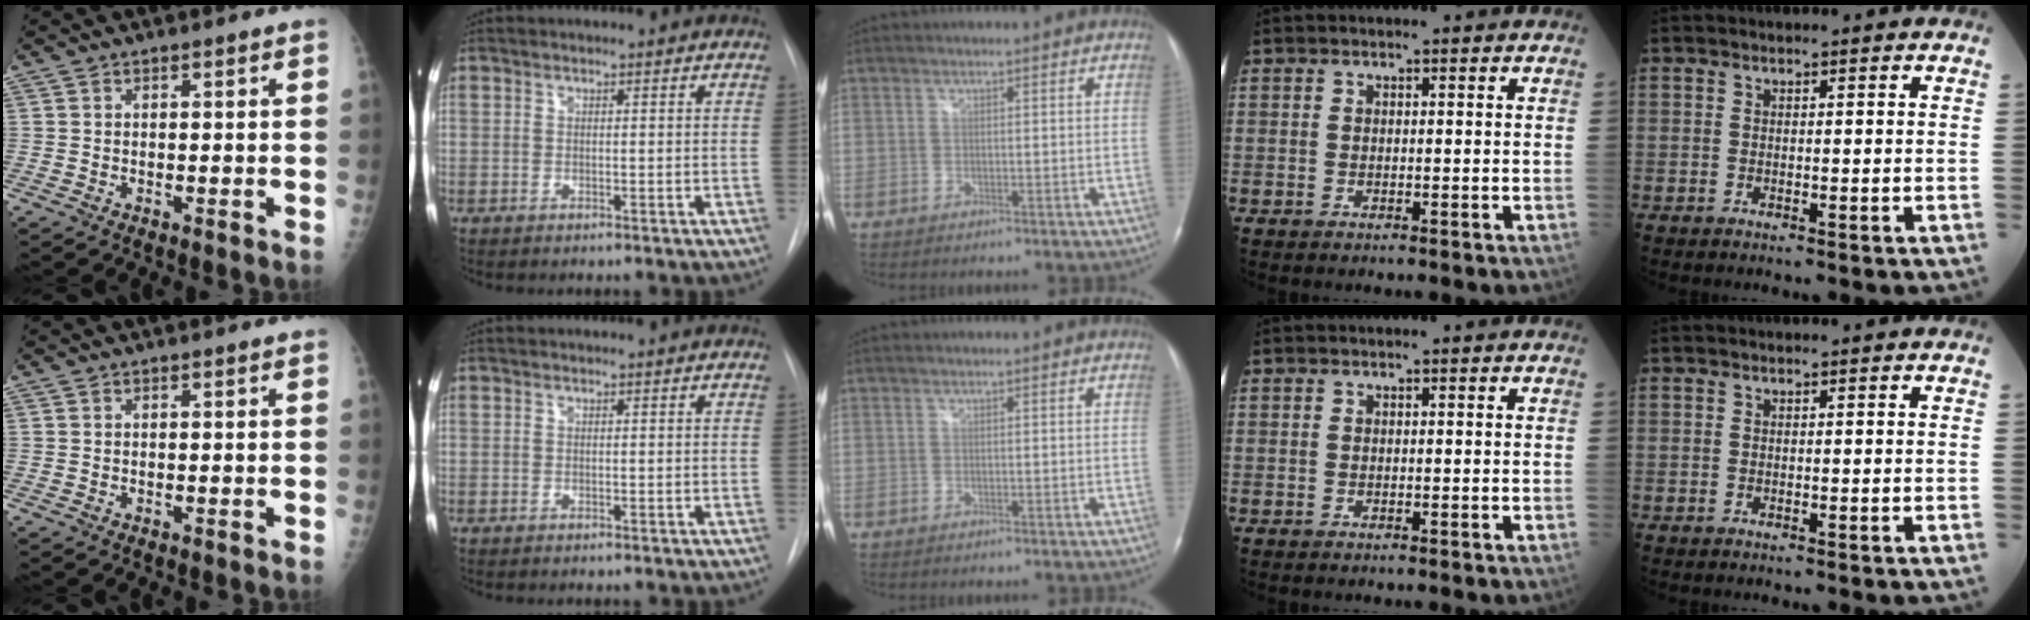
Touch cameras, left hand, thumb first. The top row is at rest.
{}